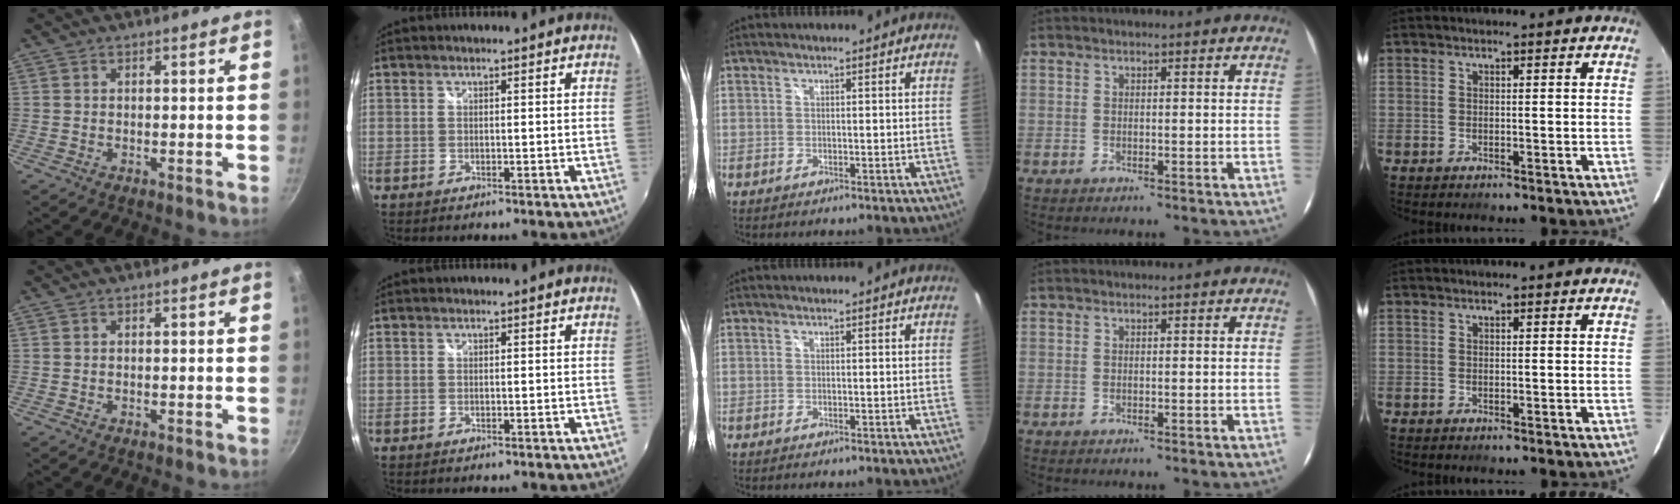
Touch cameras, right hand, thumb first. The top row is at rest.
{}